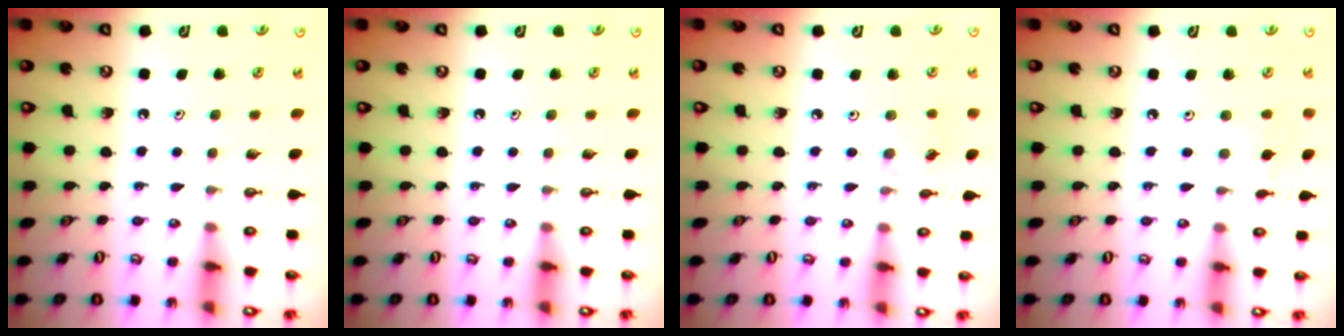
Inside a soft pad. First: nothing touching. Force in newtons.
{"total": 0.0}
{"total": 2.9, "press": 2.8, "slide": 0.5}
{"total": 4.0, "press": 3.9, "slide": 0.6}